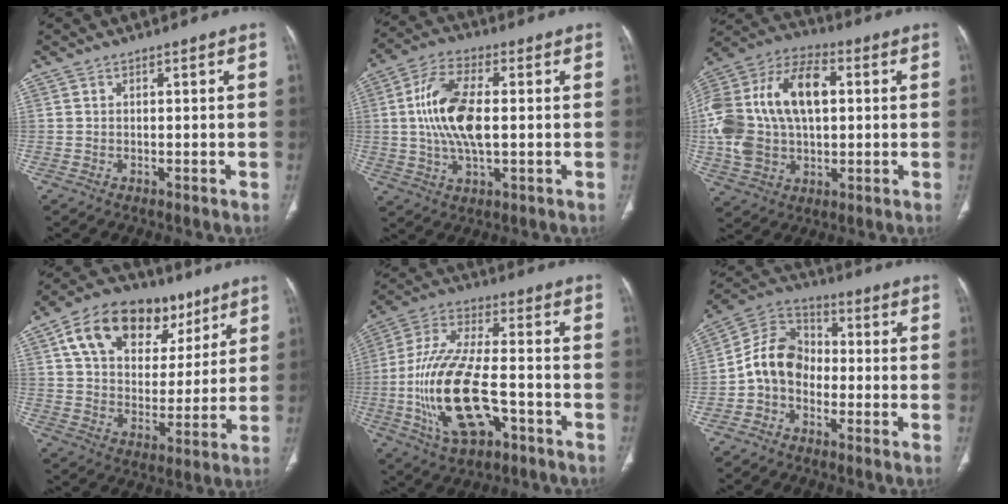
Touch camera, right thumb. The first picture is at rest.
{"total": 13.5, "force": [0.7, 6.1, 12.0], "torque": [-0.246, 0.010, 0.012]}
{"total": 24.2, "force": [2.6, 14.8, 18.9], "torque": [-0.382, 0.021, 0.043]}
{"total": 21.0, "force": [10.5, 13.5, 12.1], "torque": [-0.162, -0.004, 0.171]}
{"total": 19.4, "force": [-5.5, 8.9, 16.4], "torque": [-0.333, 0.028, -0.091]}
{"total": 10.2, "force": [-2.1, 7.9, 6.0], "torque": [-0.097, 0.040, -0.056]}